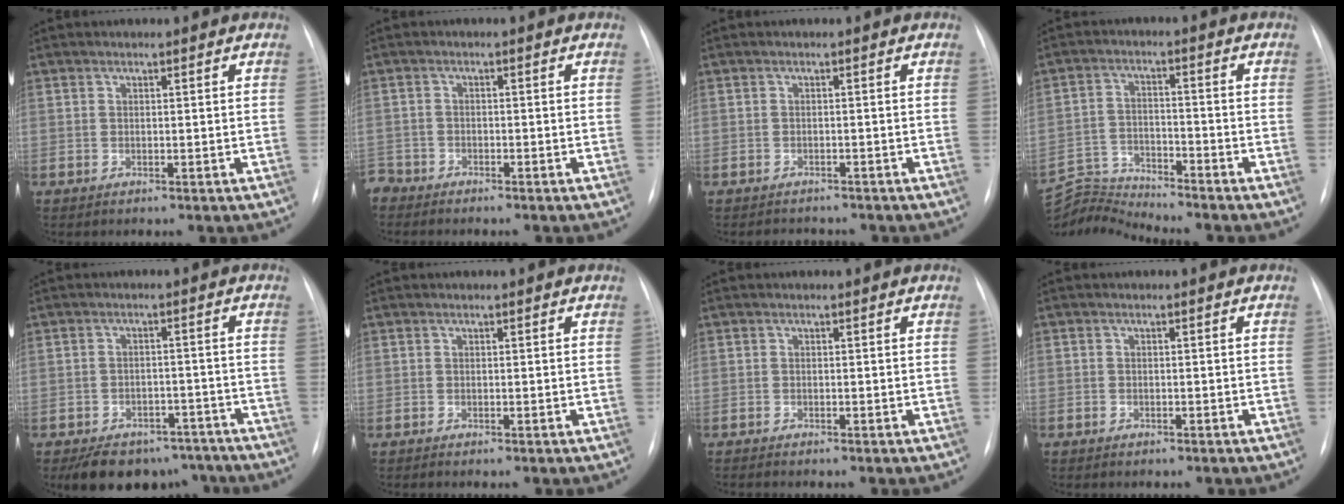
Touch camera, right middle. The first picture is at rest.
{"total": 2.9, "force": [-2.7, 0.9, -0.4], "torque": [0.011, -0.003, -0.054]}
{"total": 2.6, "force": [-2.4, 1.1, 0.1], "torque": [-0.001, -0.001, -0.032]}
{"total": 7.7, "force": [-7.3, -1.8, -1.5], "torque": [0.017, 0.010, -0.134]}
{"total": 11.3, "force": [-9.0, 6.0, 3.3], "torque": [-0.035, 0.011, -0.117]}
{"total": 0.0}
{"total": 1.2, "force": [-1.1, 0.0, 0.5], "torque": [-0.004, -0.002, -0.013]}
{"total": 1.3, "force": [-1.0, 0.7, 0.3], "torque": [-0.005, 0.002, -0.012]}